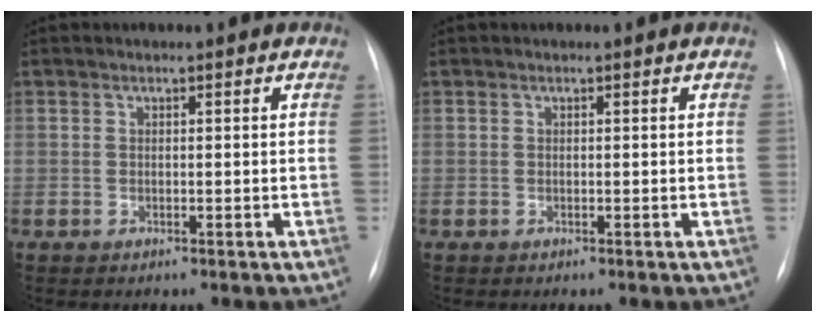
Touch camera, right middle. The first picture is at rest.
{"total": 0.0}